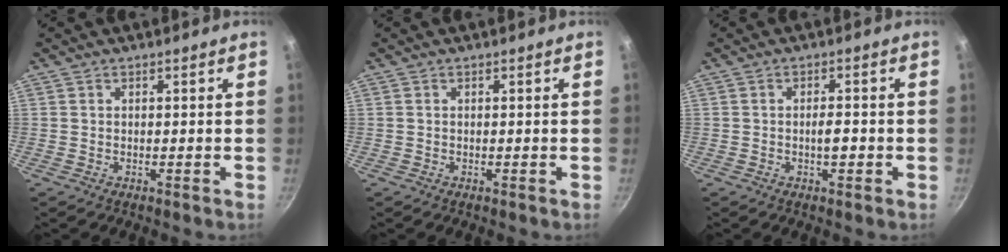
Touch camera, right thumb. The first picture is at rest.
{"total": 0.0}
{"total": 2.9, "force": [-0.8, 1.1, 2.6], "torque": [-0.034, 0.009, -0.013]}